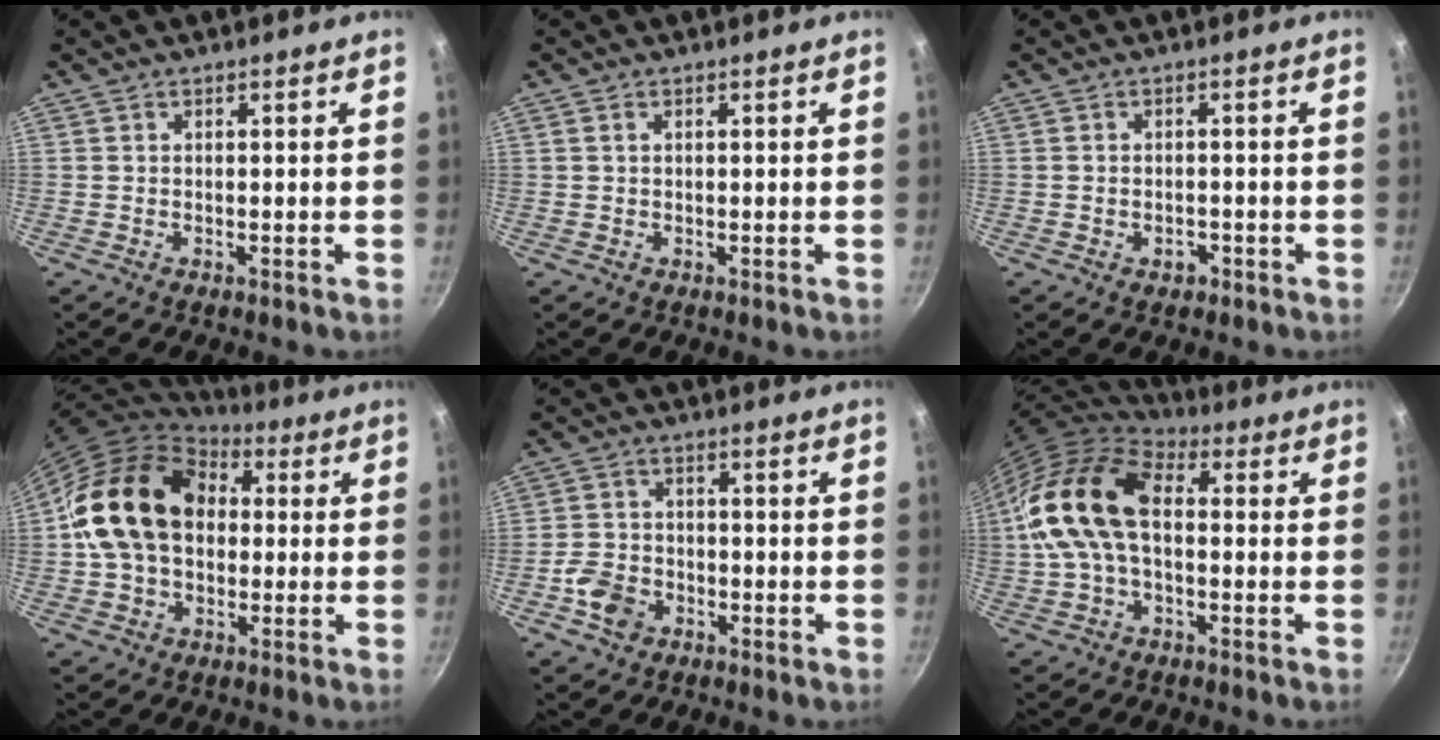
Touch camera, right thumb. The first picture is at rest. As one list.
[{"total": 0.6, "force": [0.2, 0.3, 0.4], "torque": [-0.007, 0.002, 0.002]}, {"total": 2.0, "force": [-1.0, 1.4, 1.0], "torque": [-0.012, 0.010, -0.010]}, {"total": 19.0, "force": [1.9, 14.1, 12.6], "torque": [-0.203, 0.037, 0.023]}, {"total": 6.6, "force": [-2.8, 5.1, 3.1], "torque": [-0.051, 0.025, -0.058]}, {"total": 16.1, "force": [0.6, 10.0, 12.6], "torque": [-0.224, 0.036, -0.004]}]